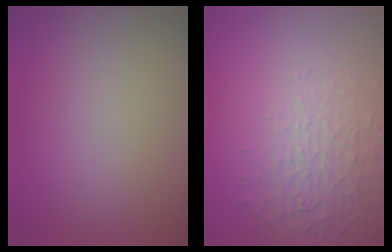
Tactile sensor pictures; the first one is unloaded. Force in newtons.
{"total": 4.8, "press": 3.2, "slide": 3.6}